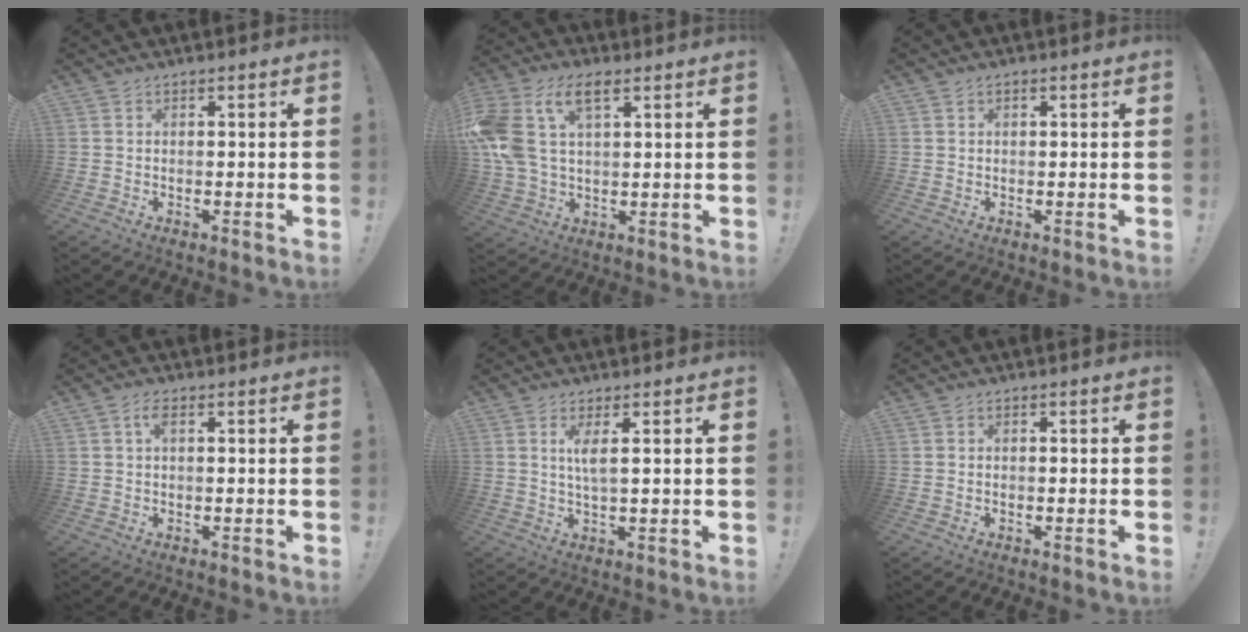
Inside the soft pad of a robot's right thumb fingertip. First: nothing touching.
{"total": 15.2, "force": [6.0, 8.7, 10.9], "torque": [-0.228, -0.016, 0.108]}
{"total": 0.6, "force": [0.2, 0.5, 0.3], "torque": [-0.003, 0.001, 0.003]}
{"total": 2.9, "force": [0.9, 1.4, 2.4], "torque": [-0.046, 0.007, 0.012]}
{"total": 4.4, "force": [1.3, 0.5, 4.2], "torque": [-0.075, -0.005, 0.019]}
{"total": 0.7, "force": [-0.5, 0.1, 0.5], "torque": [-0.016, 0.004, -0.007]}